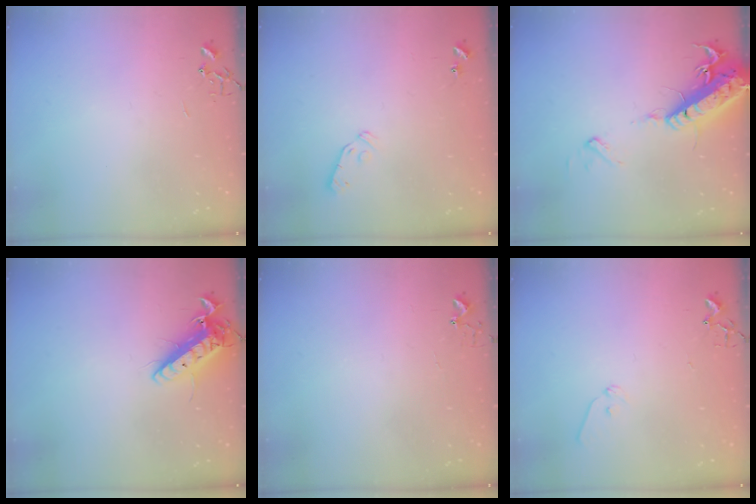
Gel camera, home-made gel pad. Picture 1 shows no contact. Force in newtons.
{"total": 5.9, "press": 5.9, "slide": 0.6}
{"total": 18.9, "press": 18.5, "slide": 3.9}
{"total": 15.0, "press": 14.8, "slide": 2.4}
{"total": 3.8, "press": 3.8, "slide": 0.3}
{"total": 7.0, "press": 6.9, "slide": 0.8}